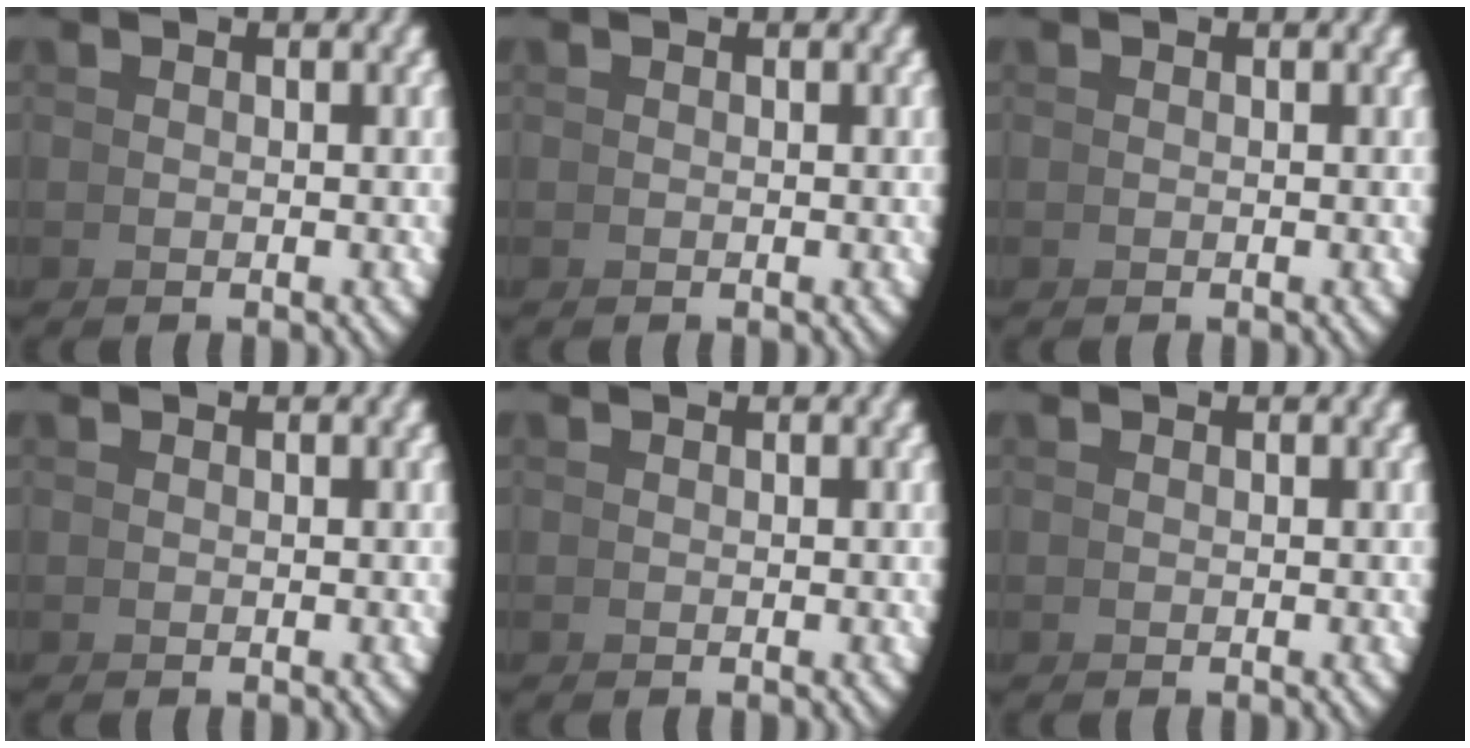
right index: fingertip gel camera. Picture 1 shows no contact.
{"total": 0.0}
{"total": 0.0}
{"total": 0.0}
{"total": 0.0}
{"total": 0.0}